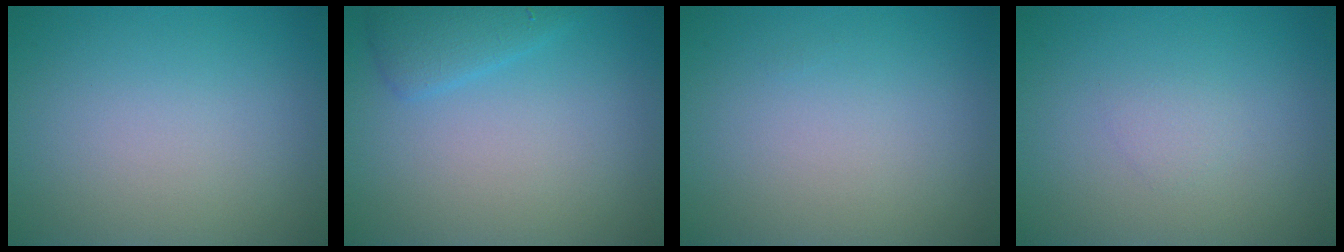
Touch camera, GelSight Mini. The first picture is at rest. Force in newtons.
{"total": 2.2, "press": 2.2, "slide": 0.2}
{"total": 0.0}
{"total": 0.8, "press": 0.8, "slide": 0.1}